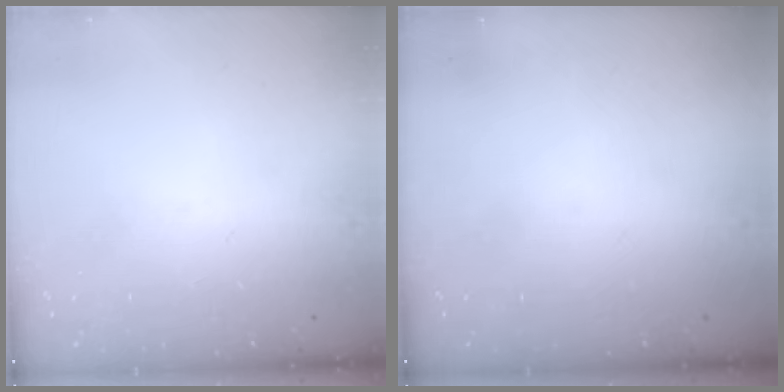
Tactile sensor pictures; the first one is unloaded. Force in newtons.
{"total": 0.0}